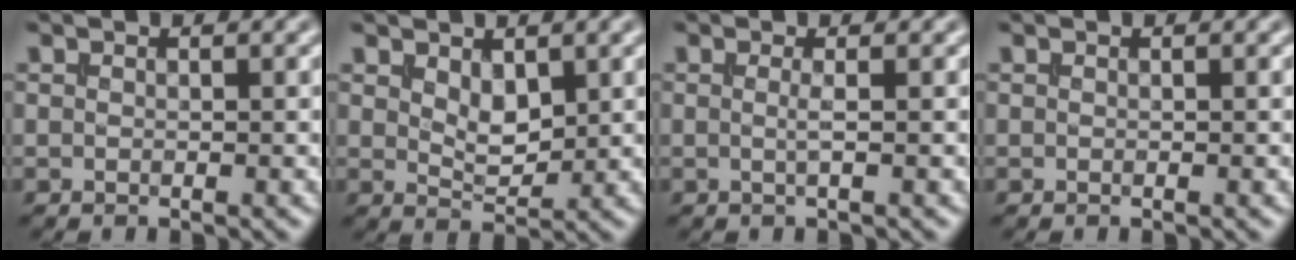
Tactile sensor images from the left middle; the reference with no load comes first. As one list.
[{"total": 2.5, "force": [1.0, 1.3, 1.8], "torque": [-0.034, -0.006, 0.025]}, {"total": 1.1, "force": [0.0, 0.2, 1.1], "torque": [-0.018, 0.000, -0.005]}, {"total": 0.0}]